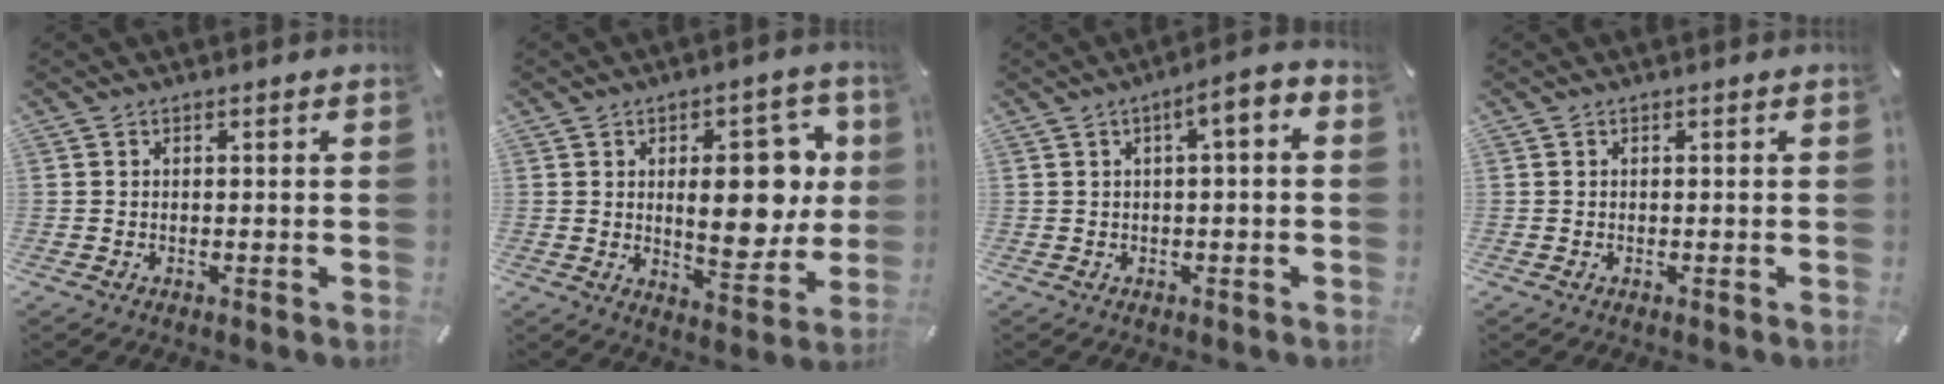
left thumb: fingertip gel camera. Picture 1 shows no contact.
{"total": 17.7, "force": [2.6, 9.0, 15.0], "torque": [-0.187, -0.004, 0.041]}
{"total": 5.2, "force": [0.9, 1.2, 4.9], "torque": [-0.069, -0.007, 0.007]}
{"total": 0.0}